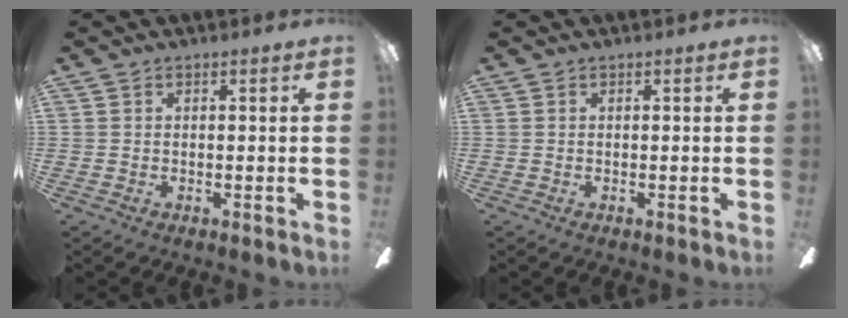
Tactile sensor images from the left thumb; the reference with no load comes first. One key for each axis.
{"total": 0.0}